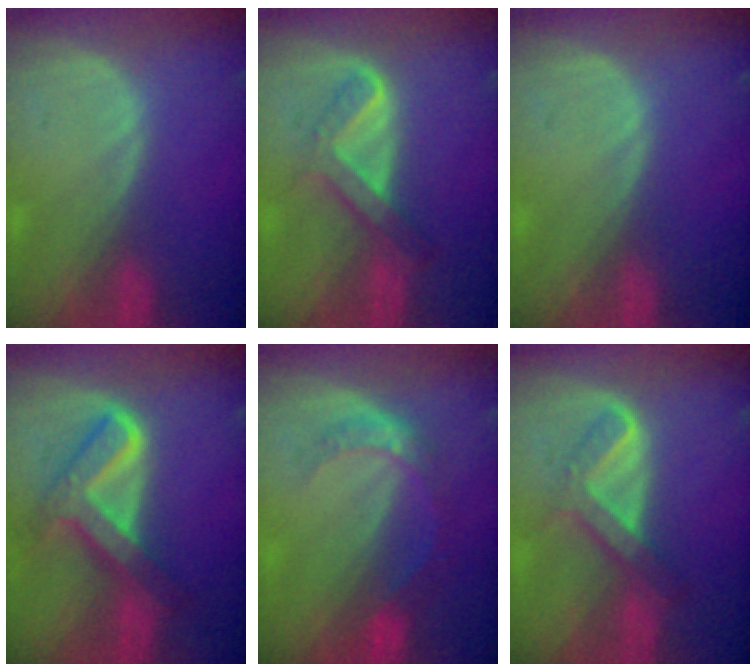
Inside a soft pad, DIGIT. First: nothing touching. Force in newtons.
{"total": 5.4, "press": 5.0, "slide": 2.0}
{"total": 0.0}
{"total": 8.1, "press": 8.1, "slide": 0.8}
{"total": 5.1, "press": 4.6, "slide": 2.3}
{"total": 5.6, "press": 5.1, "slide": 2.2}